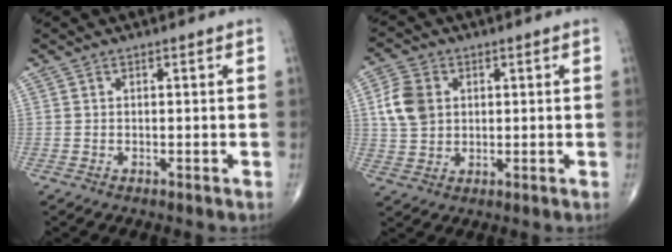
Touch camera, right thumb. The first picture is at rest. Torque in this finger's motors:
{"motor_torque": [-0.40, 0.67, 0.63, 0.17, 0.04]}